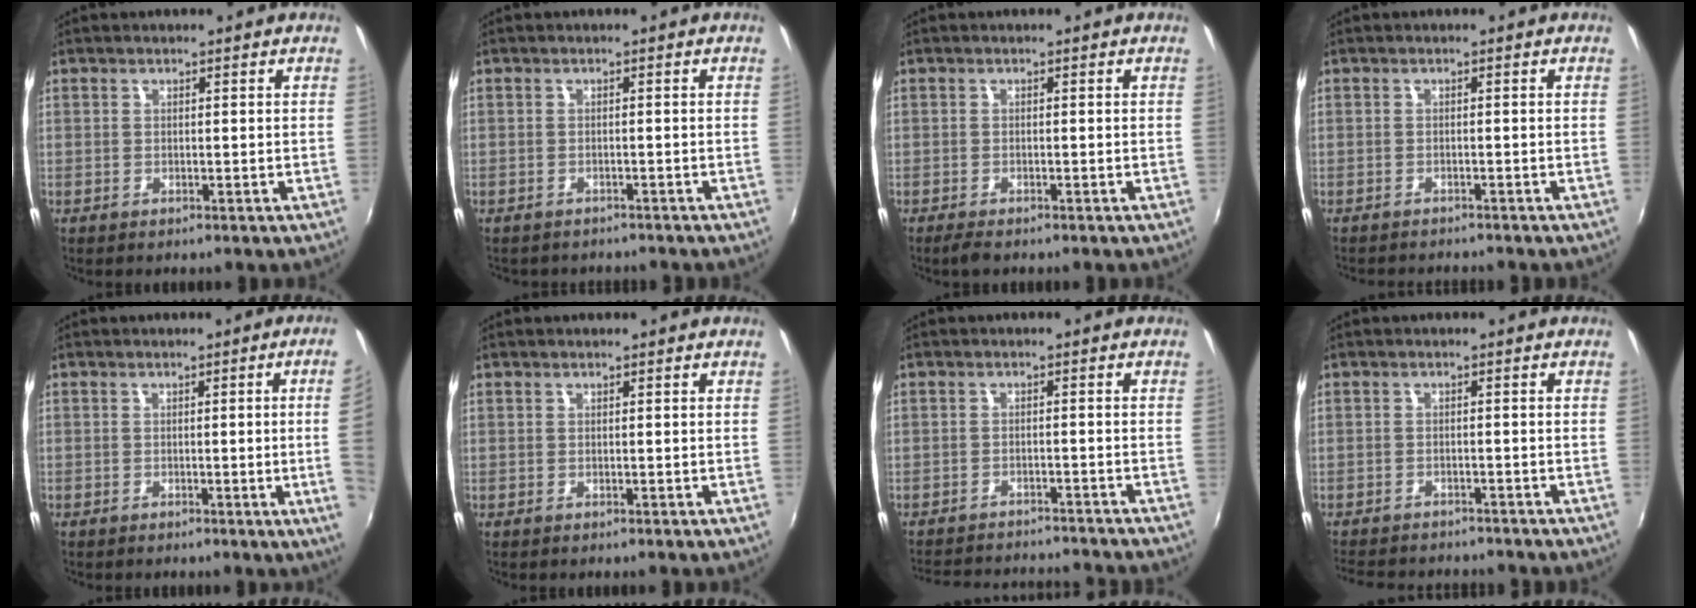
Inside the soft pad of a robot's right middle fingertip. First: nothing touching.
{"total": 3.7, "force": [-3.3, 1.1, 1.0], "torque": [-0.029, -0.019, -0.043]}
{"total": 2.1, "force": [-1.7, 0.4, 1.1], "torque": [-0.024, -0.007, -0.029]}
{"total": 4.3, "force": [-4.0, 0.5, 1.3], "torque": [-0.035, -0.018, -0.060]}
{"total": 6.1, "force": [-0.2, -1.8, 5.8], "torque": [-0.083, -0.015, 0.000]}
{"total": 0.0}
{"total": 16.0, "force": [-14.6, 2.8, 5.8], "torque": [-0.117, -0.013, -0.202]}
{"total": 12.4, "force": [-11.2, 2.9, 4.6], "torque": [-0.105, -0.026, -0.163]}